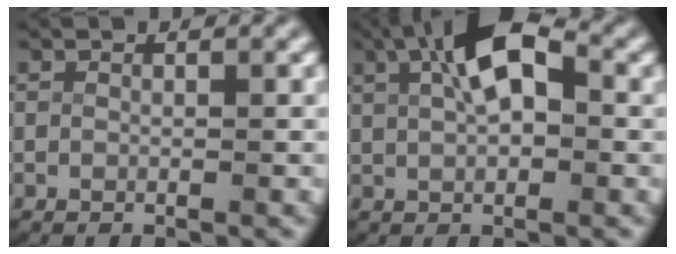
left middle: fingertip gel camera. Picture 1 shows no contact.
{"total": 6.5, "force": [2.2, 2.8, 5.4], "torque": [-0.096, 0.003, 0.039]}